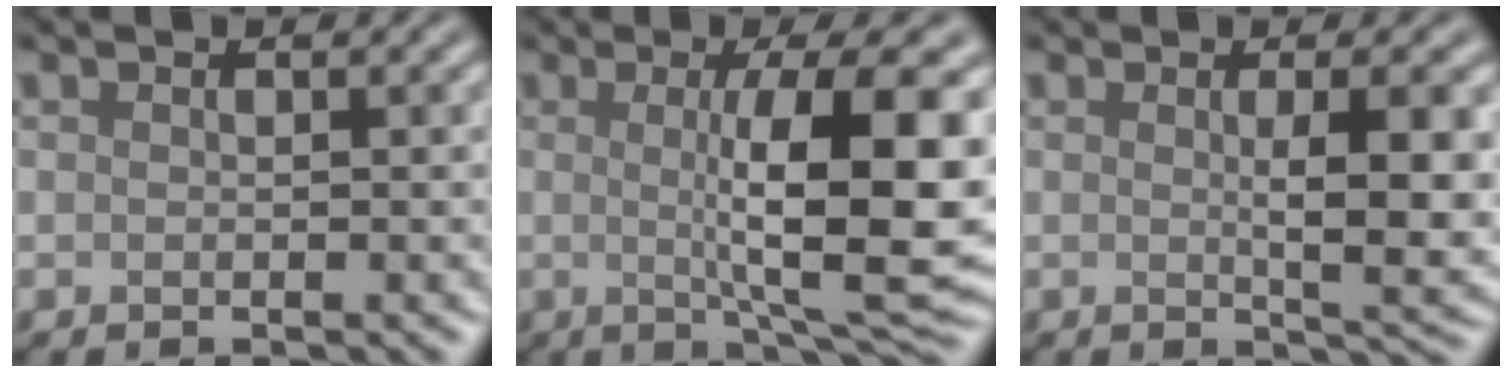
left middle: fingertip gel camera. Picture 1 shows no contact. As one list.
[{"total": 10.9, "force": [0.4, 2.4, 10.6], "torque": [-0.139, -0.002, 0.017]}, {"total": 5.8, "force": [0.2, 1.1, 5.7], "torque": [-0.079, -0.001, 0.012]}]